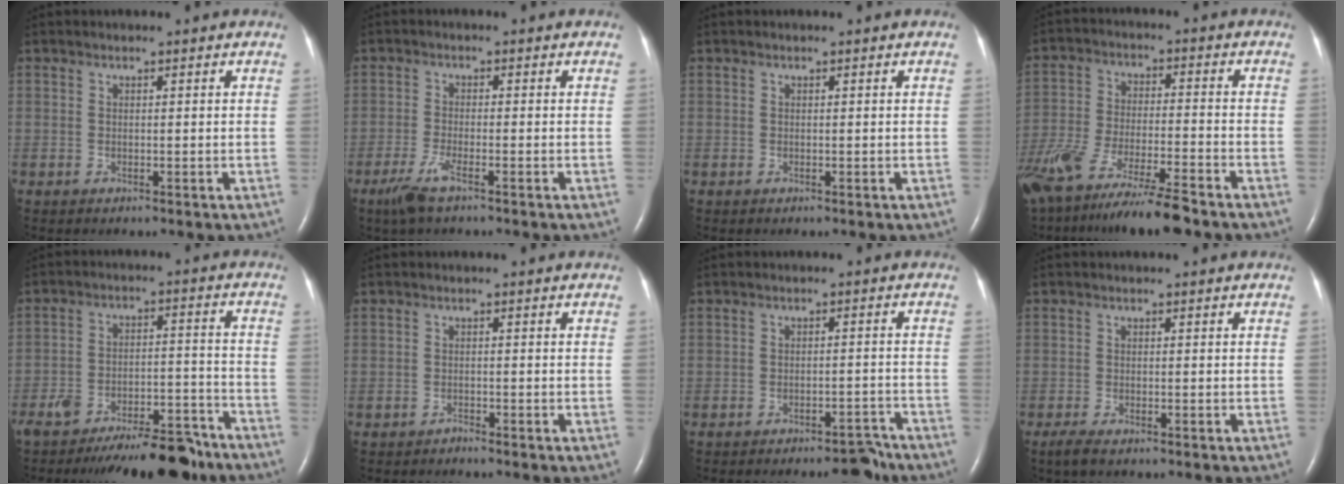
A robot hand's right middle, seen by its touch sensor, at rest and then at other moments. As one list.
[{"total": 3.9, "force": [-2.6, 0.4, 2.9], "torque": [-0.074, -0.010, -0.054]}, {"total": 0.0}, {"total": 18.4, "force": [-14.2, 2.1, 11.5], "torque": [-0.222, -0.056, -0.249]}, {"total": 15.0, "force": [-12.8, 3.6, 6.9], "torque": [-0.087, 0.016, -0.191]}, {"total": 0.7, "force": [-0.7, 0.0, -0.1], "torque": [-0.003, -0.004, -0.012]}, {"total": 5.6, "force": [-4.9, 1.6, 2.4], "torque": [-0.021, 0.009, -0.069]}, {"total": 2.1, "force": [-1.5, 0.5, 1.4], "torque": [-0.035, -0.007, -0.028]}]